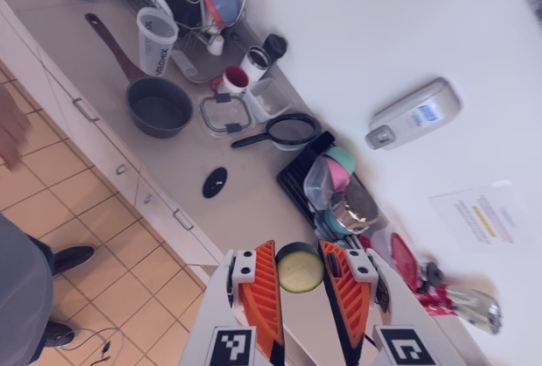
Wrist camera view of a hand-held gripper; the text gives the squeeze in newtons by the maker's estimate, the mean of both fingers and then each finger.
{"total": 7.6, "left": 7.3, "right": 8.0}